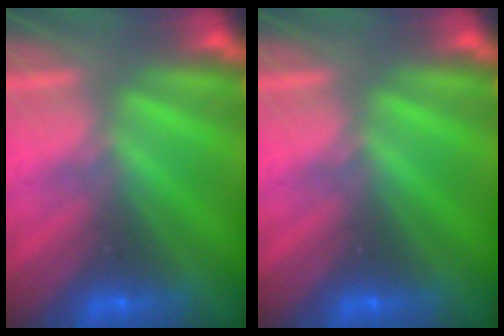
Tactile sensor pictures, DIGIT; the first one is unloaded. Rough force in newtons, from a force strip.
{"total": 0.0}